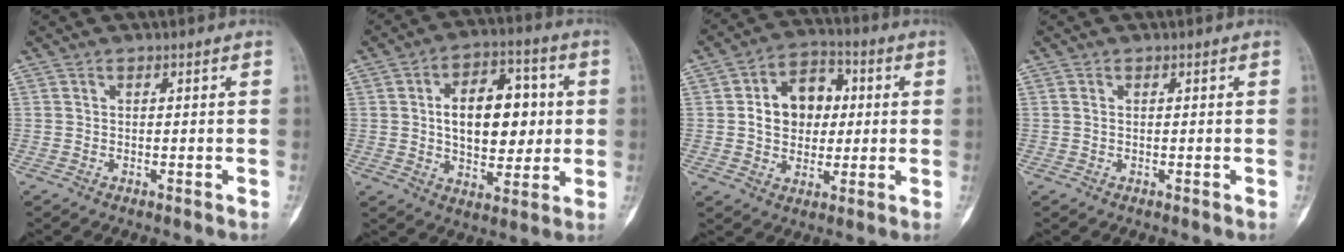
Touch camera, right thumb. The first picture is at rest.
{"total": 15.5, "force": [1.6, 9.2, 12.4], "torque": [-0.143, 0.010, 0.025]}
{"total": 12.0, "force": [1.5, 9.0, 7.8], "torque": [-0.085, 0.014, 0.020]}
{"total": 0.5, "force": [0.1, 0.4, 0.4], "torque": [-0.011, 0.001, 0.002]}